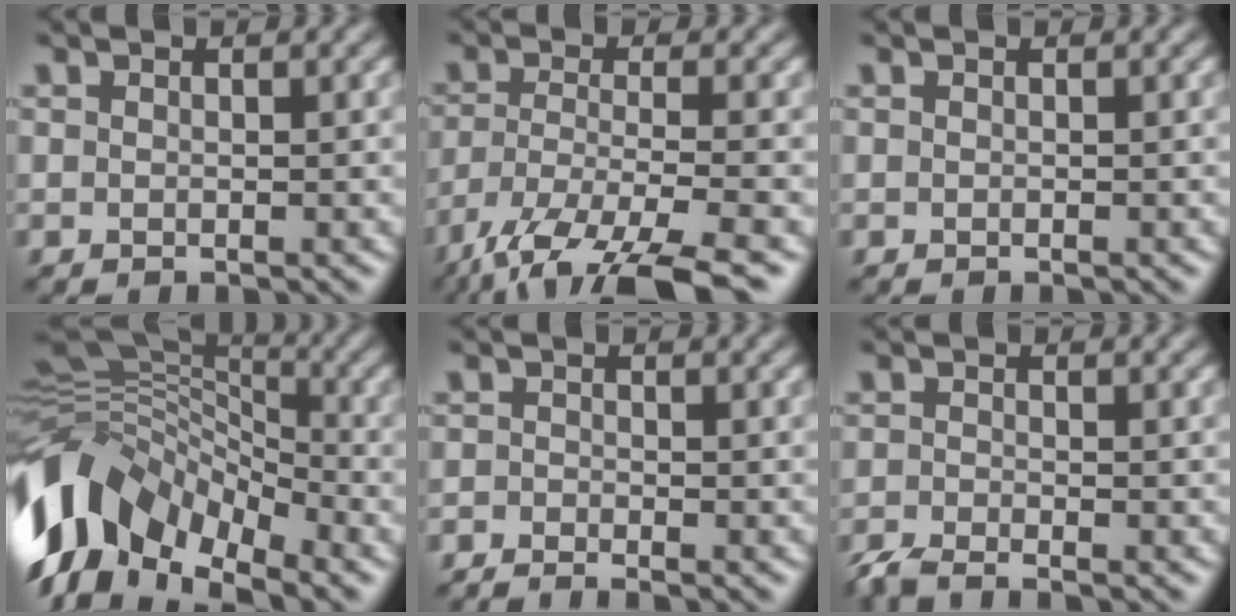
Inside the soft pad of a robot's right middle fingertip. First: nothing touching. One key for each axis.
{"total": 10.5, "fx": -7.6, "fy": 2.9, "fz": 6.7, "tx": -0.136, "ty": -0.031, "tz": -0.127}
{"total": 0.0}
{"total": 13.1, "fx": -5.9, "fy": 7.9, "fz": 8.6, "tx": -0.180, "ty": 0.012, "tz": -0.115}
{"total": 2.0, "fx": -1.8, "fy": 0.1, "fz": 0.7, "tx": -0.016, "ty": -0.006, "tz": -0.040}
{"total": 2.7, "fx": -2.3, "fy": 0.4, "fz": 1.3, "tx": -0.029, "ty": -0.010, "tz": -0.053}